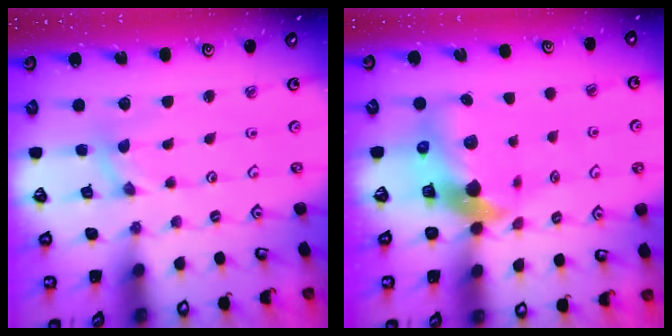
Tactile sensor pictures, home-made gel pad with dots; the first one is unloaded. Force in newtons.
{"total": 10.5, "press": 10.3, "slide": 1.6}